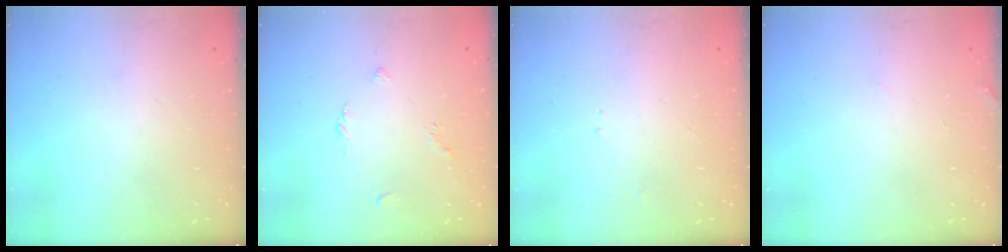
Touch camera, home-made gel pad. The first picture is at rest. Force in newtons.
{"total": 2.1, "press": 2.0, "slide": 0.6}
{"total": 2.3, "press": 2.3, "slide": 0.3}
{"total": 1.9, "press": 1.9, "slide": 0.2}